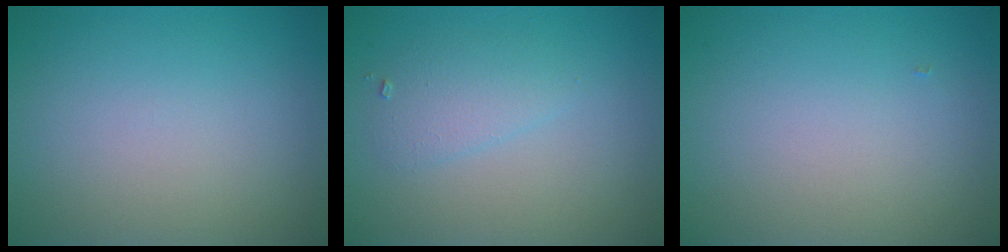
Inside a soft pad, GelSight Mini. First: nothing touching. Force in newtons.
{"total": 2.0, "press": 2.0, "slide": 0.1}
{"total": 0.0}